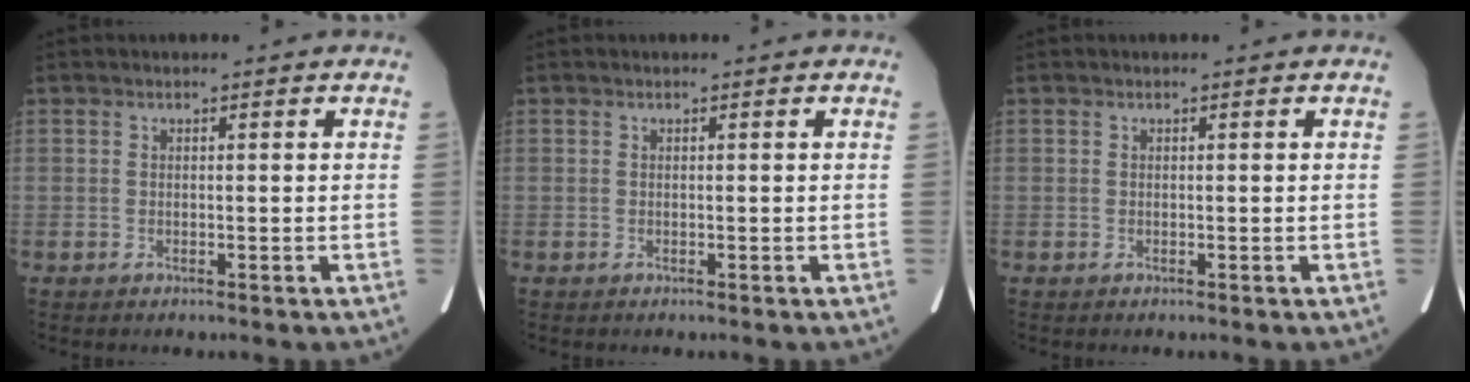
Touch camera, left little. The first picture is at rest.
{"total": 0.0}
{"total": 0.0}